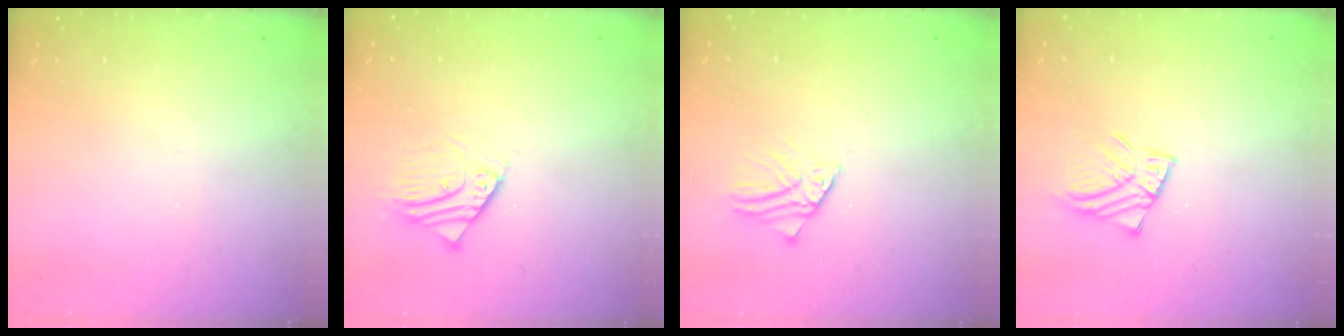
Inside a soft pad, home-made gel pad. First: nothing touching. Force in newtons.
{"total": 3.8, "press": 3.8, "slide": 0.3}
{"total": 2.0, "press": 2.0, "slide": 0.2}
{"total": 3.1, "press": 3.0, "slide": 0.4}